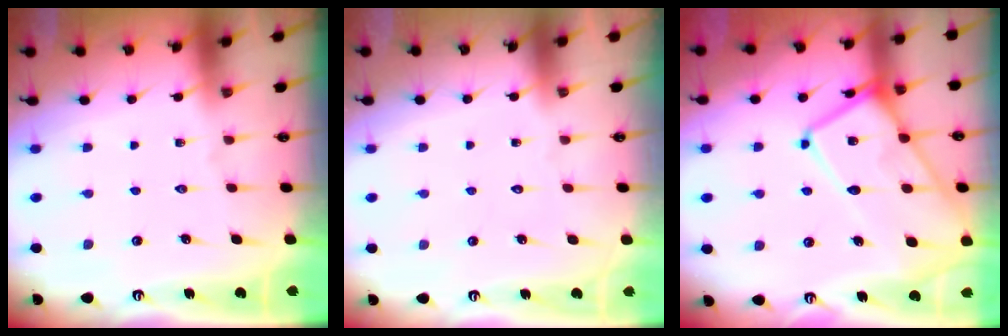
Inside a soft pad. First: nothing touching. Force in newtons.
{"total": 1.6, "press": 1.6, "slide": 0.1}
{"total": 16.5, "press": 16.5, "slide": 1.5}